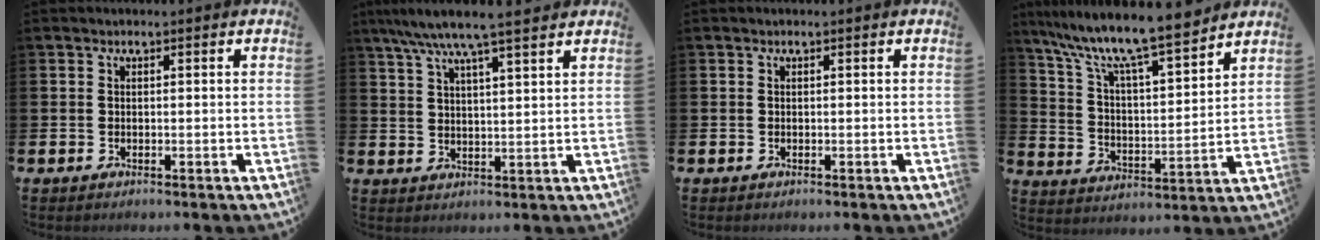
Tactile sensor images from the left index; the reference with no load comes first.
{"total": 7.4, "force": [6.4, 0.4, 3.6], "torque": [-0.086, -0.023, 0.114]}
{"total": 0.0}
{"total": 11.0, "force": [9.7, 1.0, 5.2], "torque": [-0.134, -0.065, 0.161]}